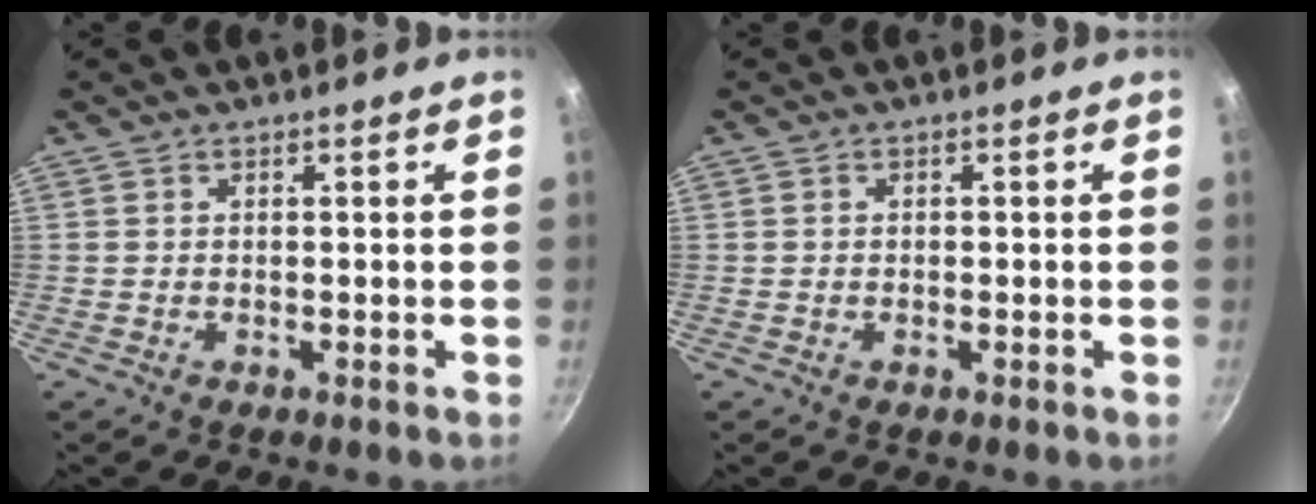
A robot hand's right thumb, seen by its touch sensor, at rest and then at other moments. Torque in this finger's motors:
{"motor_torque": [0.01, -0.13, -0.11, 0.25, 0.03]}